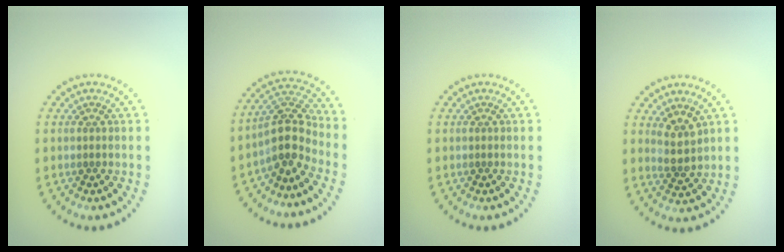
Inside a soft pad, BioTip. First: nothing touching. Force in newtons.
{"total": 3.8, "press": 3.2, "slide": 2.1}
{"total": 0.0}
{"total": 2.2, "press": 2.0, "slide": 1.0}